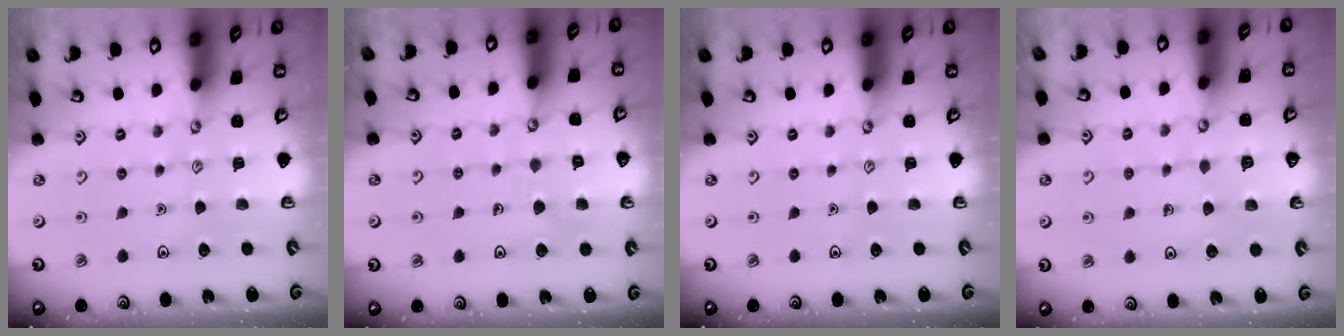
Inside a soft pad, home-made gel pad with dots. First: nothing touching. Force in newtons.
{"total": 5.1, "press": 5.1, "slide": 0.5}
{"total": 0.0}
{"total": 4.8, "press": 4.8, "slide": 0.3}